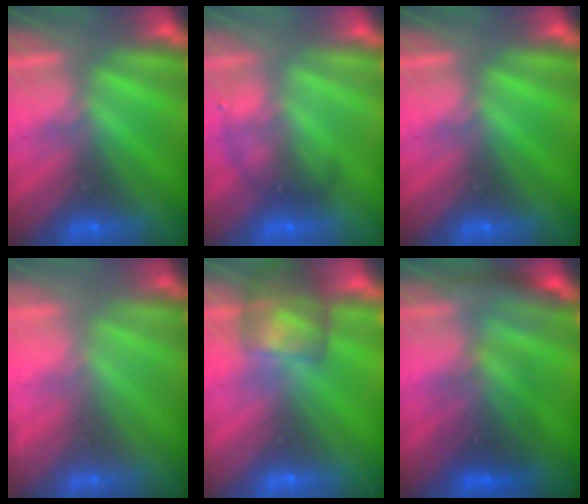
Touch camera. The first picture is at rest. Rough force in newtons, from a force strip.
{"total": 1.2}
{"total": 0.0}
{"total": 2.1}
{"total": 7.7}
{"total": 2.7}